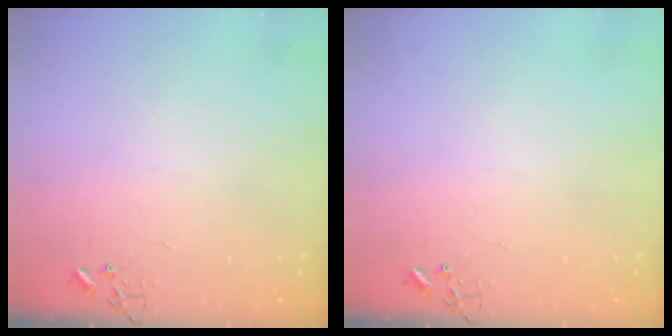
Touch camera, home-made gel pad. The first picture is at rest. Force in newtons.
{"total": 0.0}